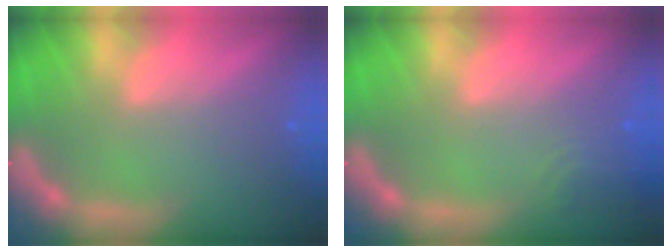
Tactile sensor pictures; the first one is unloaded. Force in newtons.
{"total": 2.4}